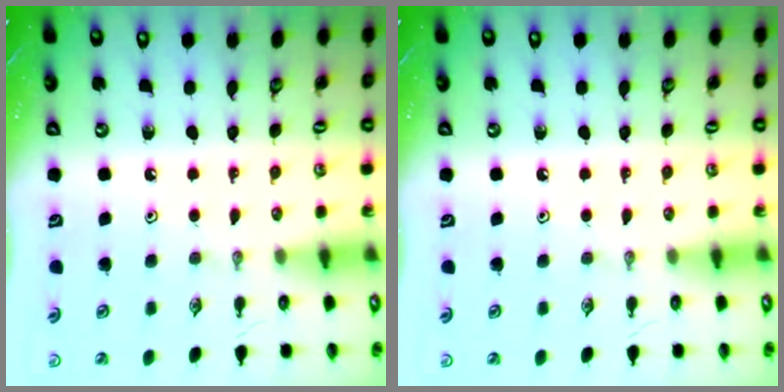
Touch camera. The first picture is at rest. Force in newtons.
{"total": 0.0}